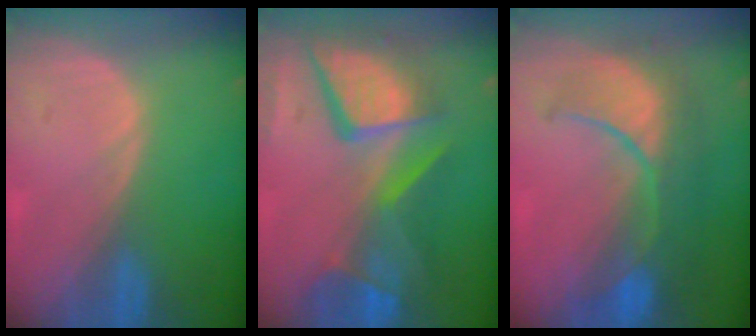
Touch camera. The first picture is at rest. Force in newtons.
{"total": 12.8, "press": 10.4, "slide": 7.4}
{"total": 9.7, "press": 9.2, "slide": 3.1}